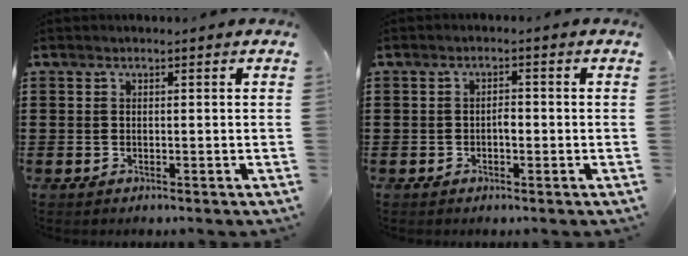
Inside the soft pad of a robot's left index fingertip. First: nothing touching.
{"total": 1.7, "force": [-0.4, 0.7, 1.5], "torque": [-0.029, 0.003, -0.010]}